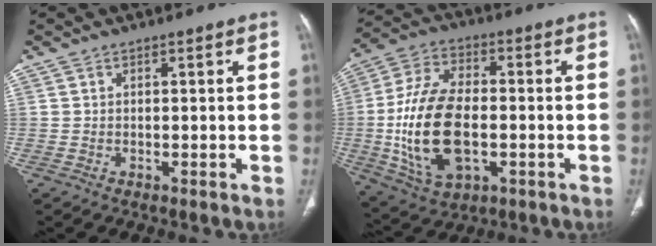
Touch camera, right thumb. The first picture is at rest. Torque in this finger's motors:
{"motor_torque": [1.63, 3.38, 1.96, -0.44, 0.67]}